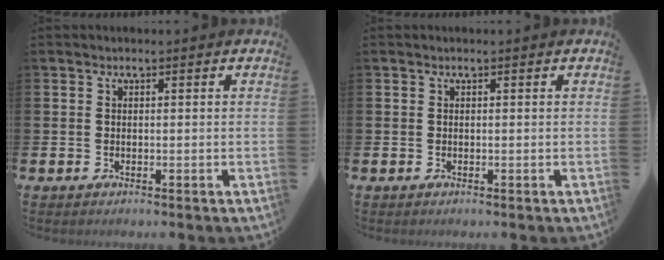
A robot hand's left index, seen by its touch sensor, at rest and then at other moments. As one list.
[{"total": 0.0}]